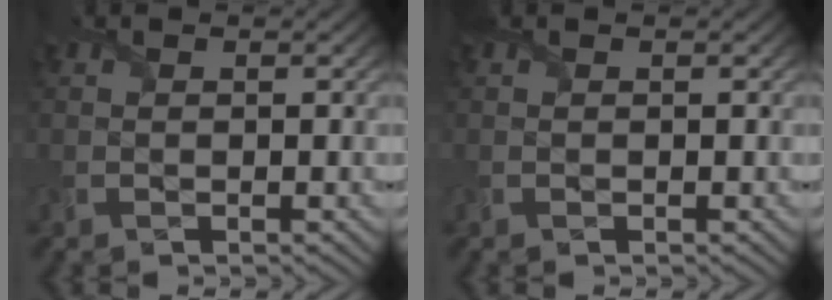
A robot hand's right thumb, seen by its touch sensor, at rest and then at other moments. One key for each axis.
{"total": 0.0}